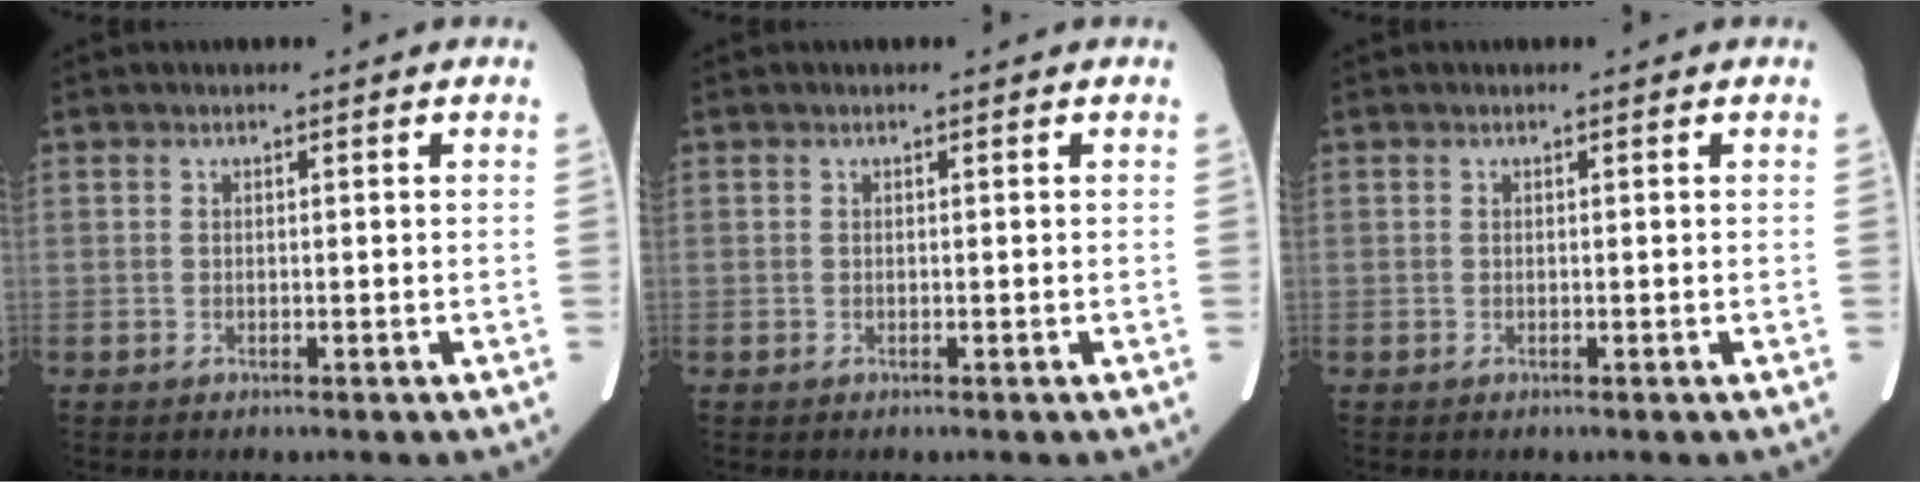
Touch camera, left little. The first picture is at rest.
{"total": 0.0}
{"total": 0.0}